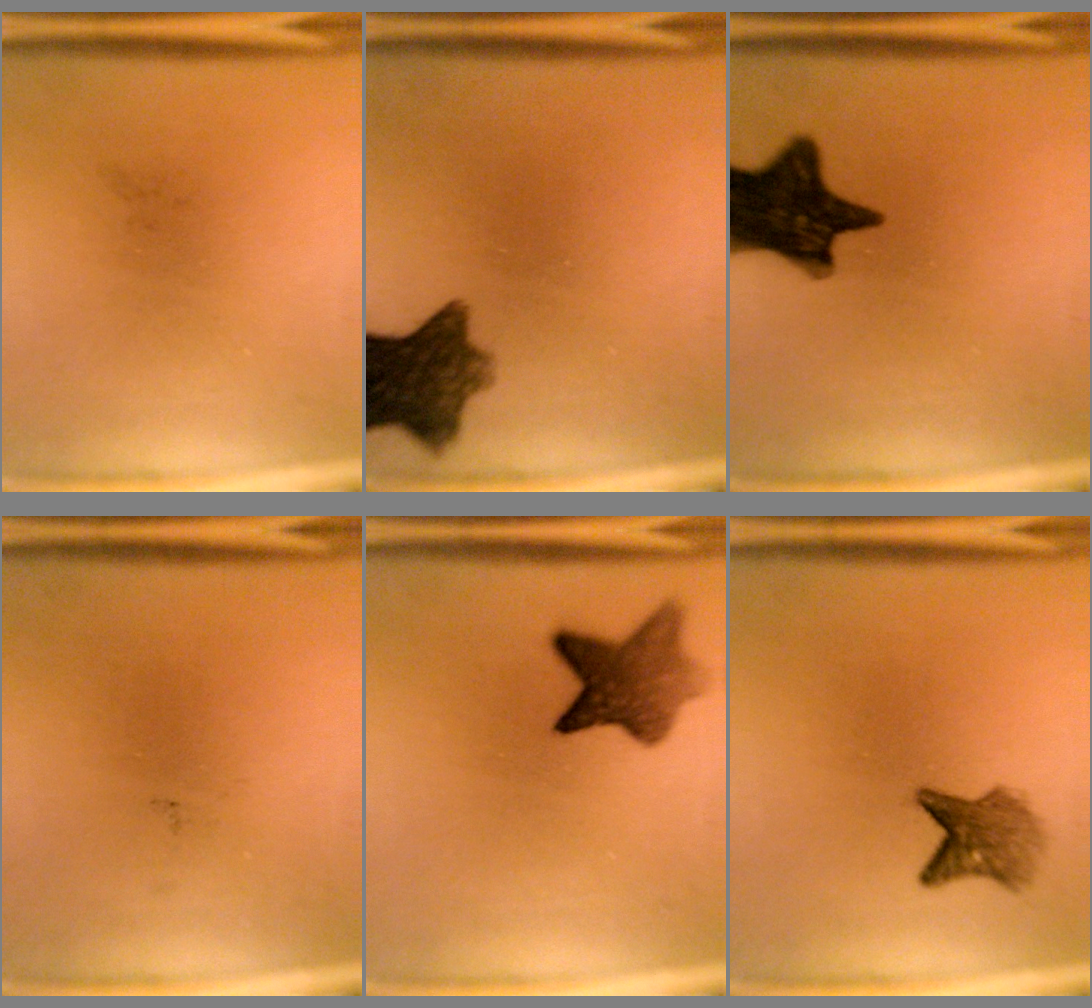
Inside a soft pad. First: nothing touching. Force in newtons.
{"total": 9.4}
{"total": 14.9}
{"total": 0.0}
{"total": 7.5}
{"total": 4.2}